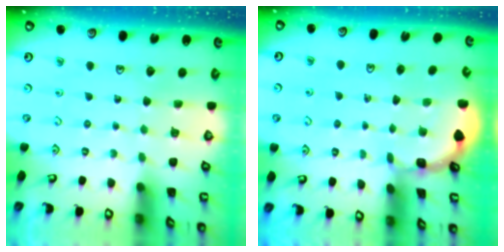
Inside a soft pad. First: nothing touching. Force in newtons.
{"total": 1.7, "press": 1.7, "slide": 0.1}